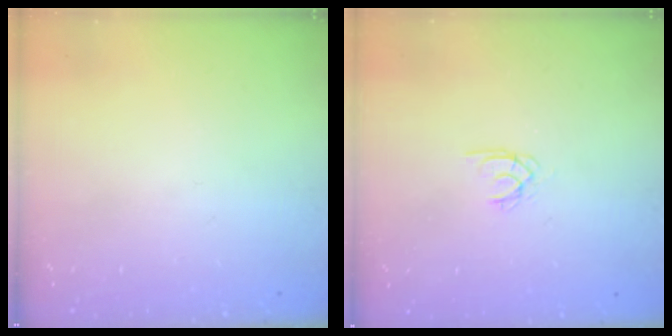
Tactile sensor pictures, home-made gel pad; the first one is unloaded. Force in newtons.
{"total": 1.7, "press": 1.7, "slide": 0.1}